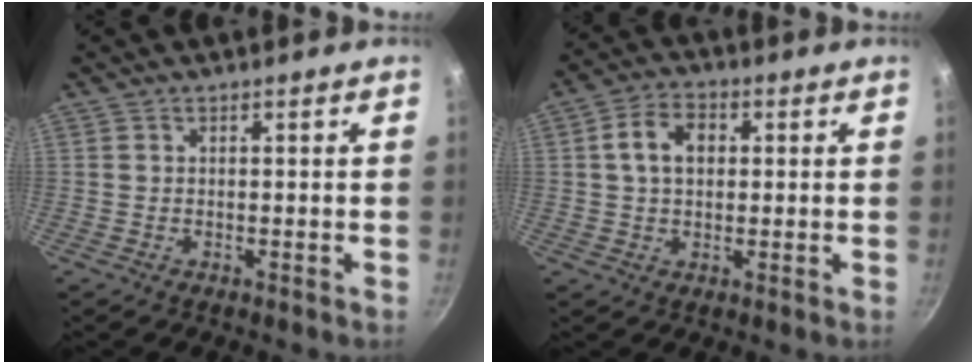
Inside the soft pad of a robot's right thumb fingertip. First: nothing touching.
{"total": 7.4, "force": [1.3, 5.2, 5.0], "torque": [-0.072, 0.013, 0.014]}